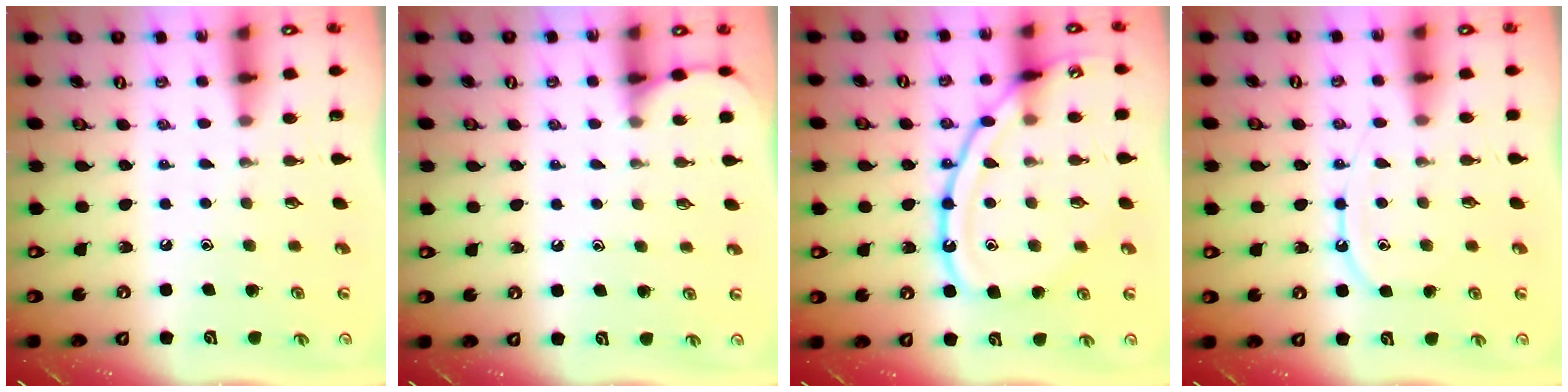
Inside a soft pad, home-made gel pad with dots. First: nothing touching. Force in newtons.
{"total": 3.3, "press": 3.3, "slide": 0.5}
{"total": 15.7, "press": 15.7, "slide": 1.2}
{"total": 8.5, "press": 8.5, "slide": 0.8}